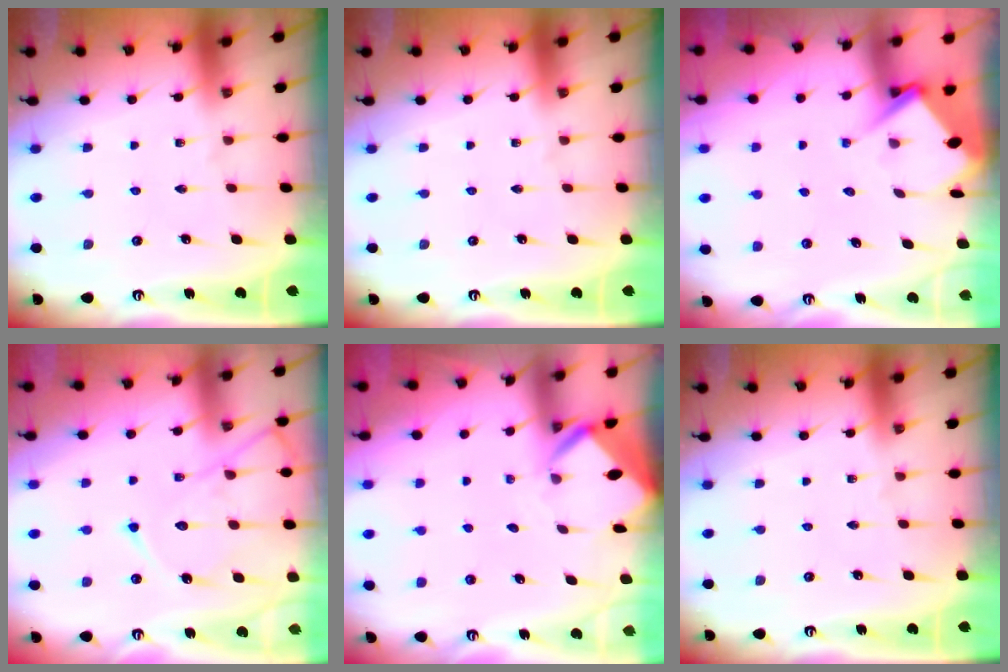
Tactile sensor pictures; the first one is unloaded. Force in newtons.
{"total": 0.0}
{"total": 6.4, "press": 6.4, "slide": 0.4}
{"total": 12.7, "press": 12.7, "slide": 1.2}
{"total": 3.2, "press": 3.2, "slide": 0.1}
{"total": 0.0}